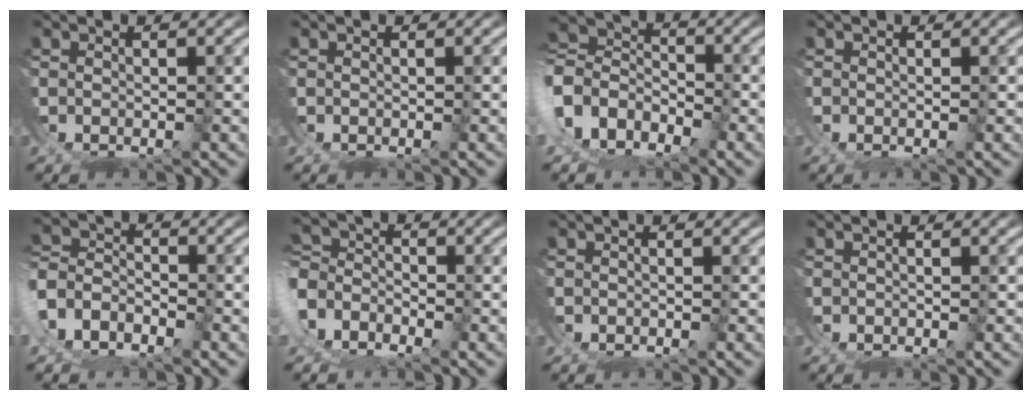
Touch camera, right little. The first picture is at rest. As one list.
[{"total": 0.0}, {"total": 9.8, "force": [-0.3, 9.5, 2.5], "torque": [-0.118, -0.027, -0.022]}, {"total": 1.2, "force": [0.7, -1.0, 0.2], "torque": [0.005, 0.002, 0.010]}, {"total": 6.9, "force": [-2.1, 6.6, 0.9], "torque": [-0.062, -0.023, -0.046]}, {"total": 6.1, "force": [-1.6, 5.9, 0.6], "torque": [-0.046, -0.013, -0.041]}, {"total": 0.0}, {"total": 0.0}]